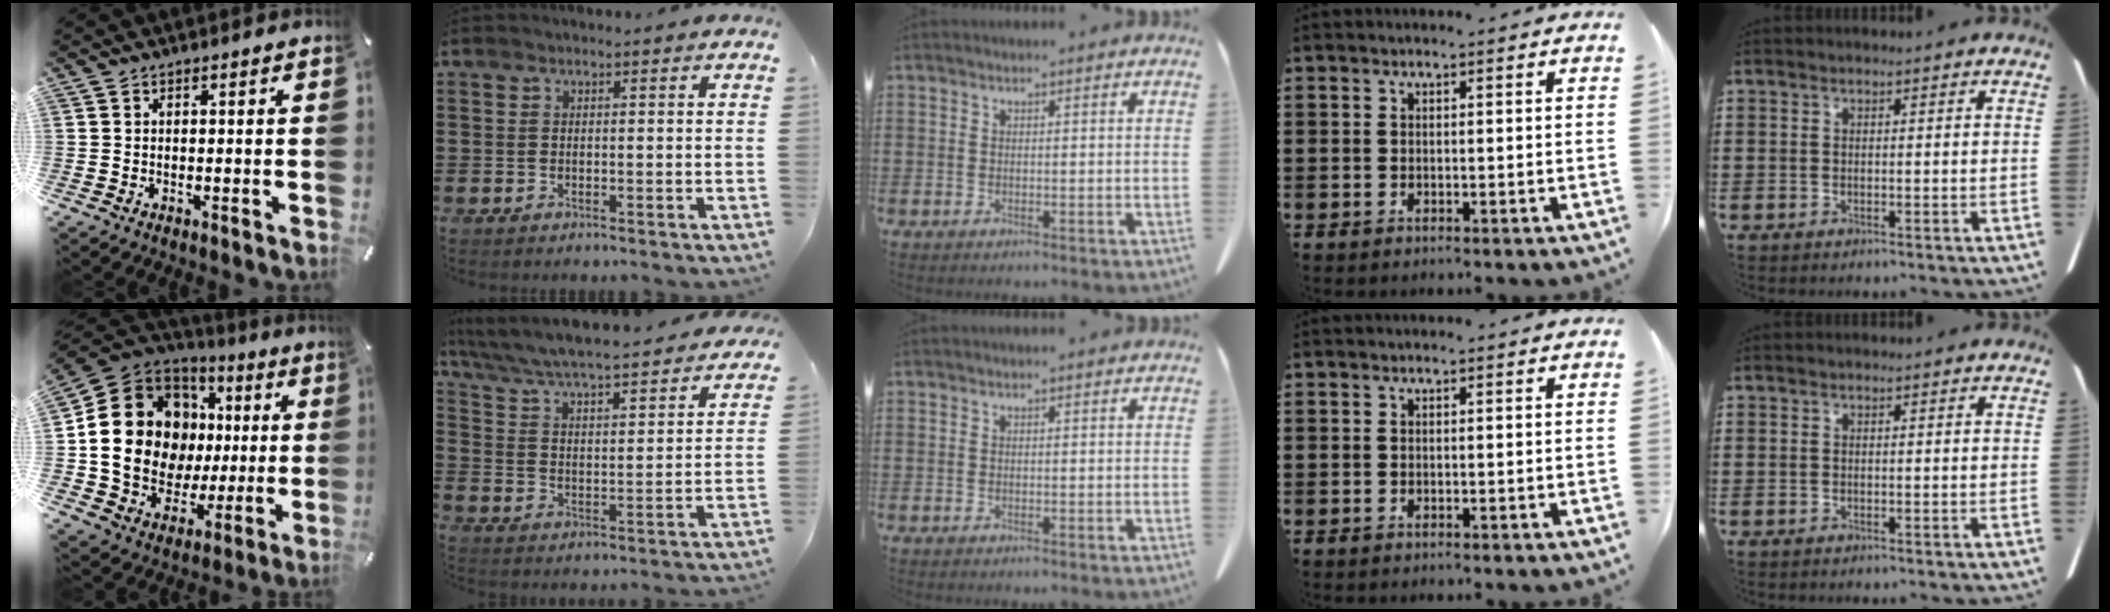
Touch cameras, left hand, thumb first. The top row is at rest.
{"thumb": {"total": 20.7, "force": [1.7, 17.1, 11.5], "torque": [-0.219, -0.021, 0.052]}, "index": {"total": 5.1, "force": [4.8, -0.3, 1.7], "torque": [-0.057, -0.043, 0.073]}}